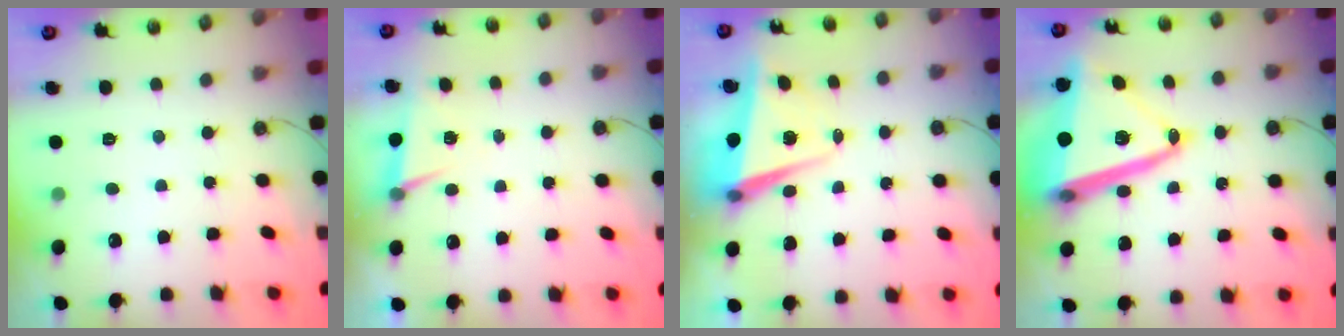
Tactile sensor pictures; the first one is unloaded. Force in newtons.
{"total": 4.5, "press": 2.5, "slide": 3.8}
{"total": 5.5, "press": 5.2, "slide": 1.8}
{"total": 21.0, "press": 20.8, "slide": 2.6}